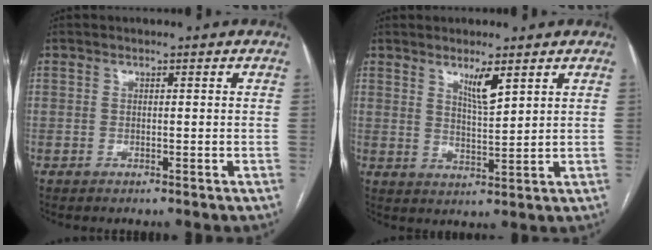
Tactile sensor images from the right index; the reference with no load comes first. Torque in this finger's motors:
{"motor_torque": [0.21, 0.31, 0.08, 0.03]}